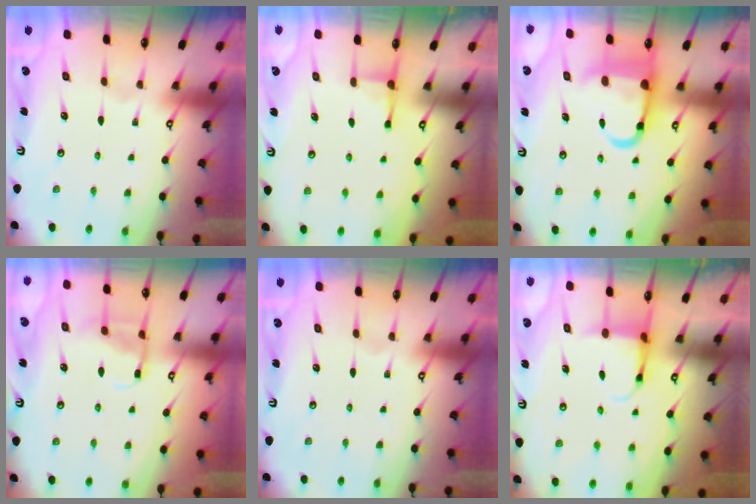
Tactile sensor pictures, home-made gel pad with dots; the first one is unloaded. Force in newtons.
{"total": 2.5, "press": 2.5, "slide": 0.5}
{"total": 11.0, "press": 10.8, "slide": 2.0}
{"total": 9.0, "press": 9.0, "slide": 0.5}
{"total": 0.0}
{"total": 4.0, "press": 3.8, "slide": 1.2}